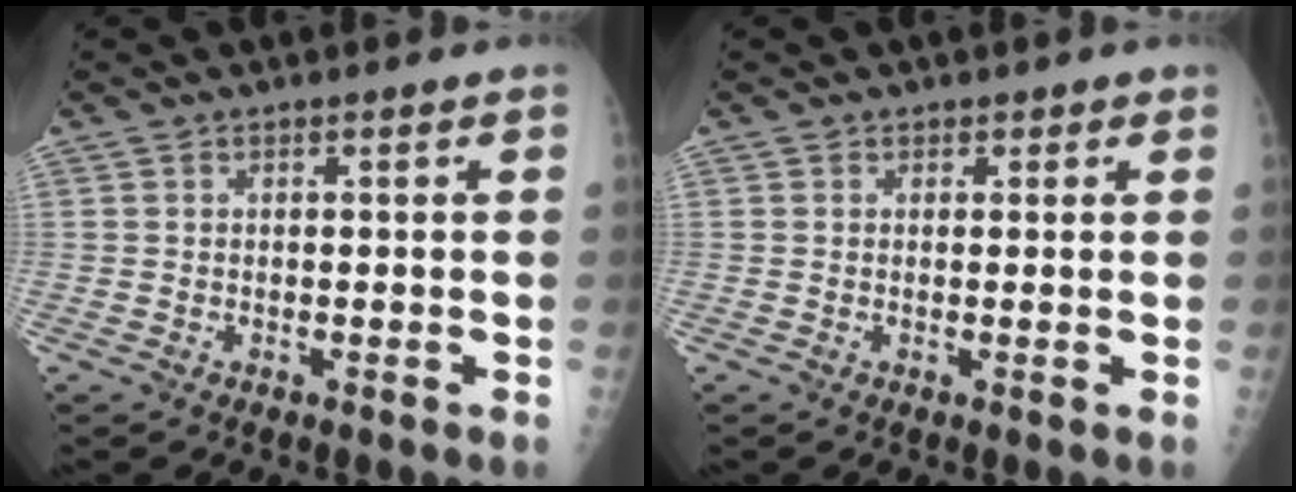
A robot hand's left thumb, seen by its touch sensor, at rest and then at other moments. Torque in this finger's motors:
{"motor_torque": [-0.17, 0.09, -0.11, -0.06, 0.01]}